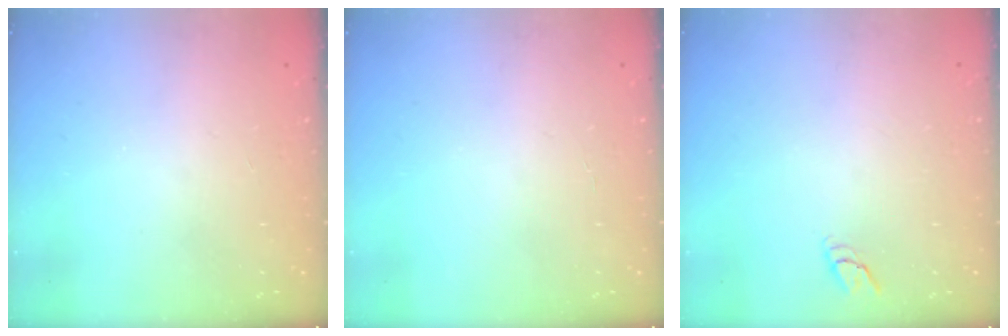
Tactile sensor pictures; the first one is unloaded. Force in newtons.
{"total": 1.9, "press": 1.9, "slide": 0.2}
{"total": 3.2, "press": 3.2, "slide": 0.2}